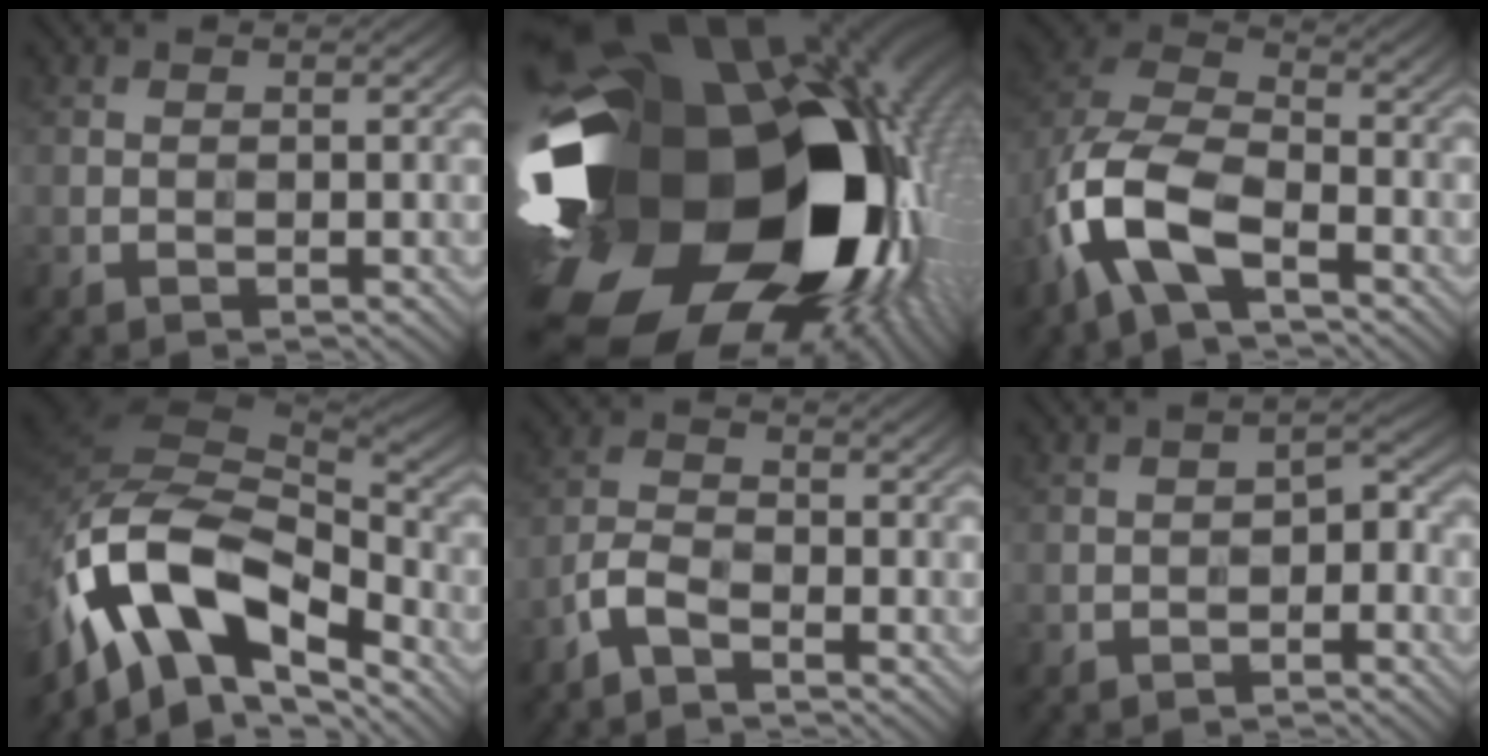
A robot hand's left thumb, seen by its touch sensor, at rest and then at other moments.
{"total": 22.1, "force": [-2.8, 15.9, 15.1], "torque": [-0.295, -0.053, -0.051]}
{"total": 11.3, "force": [-5.3, 5.6, 8.2], "torque": [-0.198, -0.009, -0.116]}
{"total": 15.4, "force": [-7.8, 8.0, 10.6], "torque": [-0.236, -0.004, -0.156]}
{"total": 2.9, "force": [-2.4, 0.7, 1.5], "torque": [-0.034, 0.006, -0.060]}
{"total": 3.2, "force": [-1.6, 1.7, 2.2], "torque": [-0.023, 0.006, -0.031]}